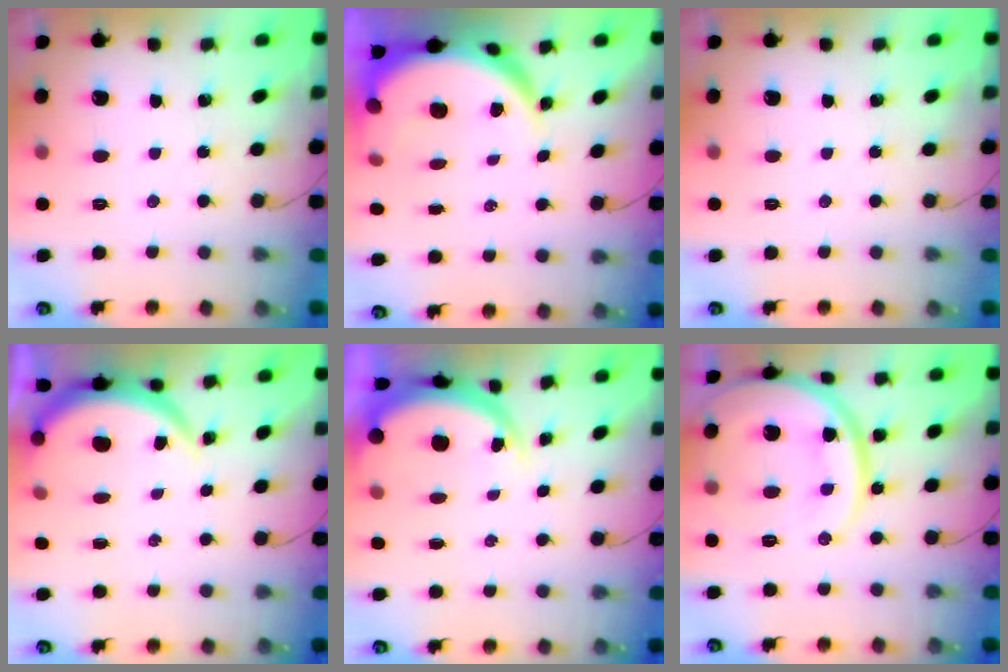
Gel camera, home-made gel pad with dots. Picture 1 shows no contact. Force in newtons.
{"total": 9.6, "press": 9.6, "slide": 1.2}
{"total": 0.0}
{"total": 3.9, "press": 3.9, "slide": 0.2}
{"total": 4.6, "press": 4.4, "slide": 1.1}
{"total": 17.7, "press": 17.7, "slide": 1.8}